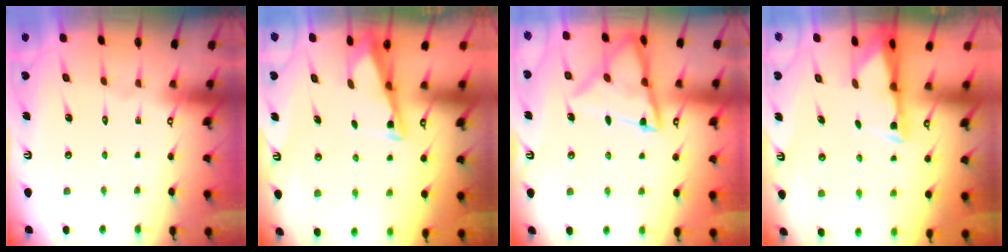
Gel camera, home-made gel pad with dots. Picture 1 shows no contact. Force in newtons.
{"total": 3.4, "press": 3.4, "slide": 0.4}
{"total": 14.1, "press": 14.0, "slide": 1.3}
{"total": 3.2, "press": 3.1, "slide": 0.5}